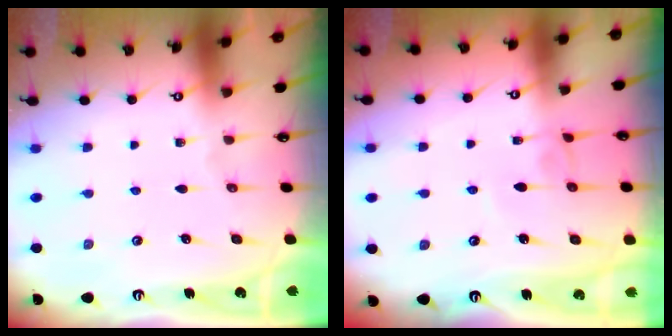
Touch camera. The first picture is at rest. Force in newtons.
{"total": 3.1, "press": 3.1, "slide": 0.1}